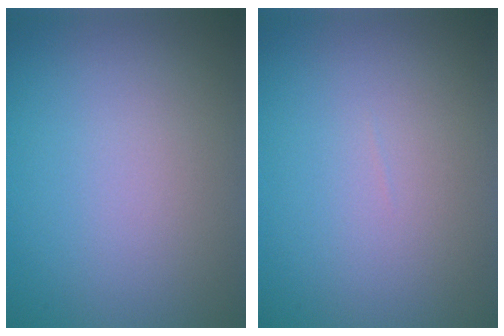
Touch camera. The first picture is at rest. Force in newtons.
{"total": 0.0}